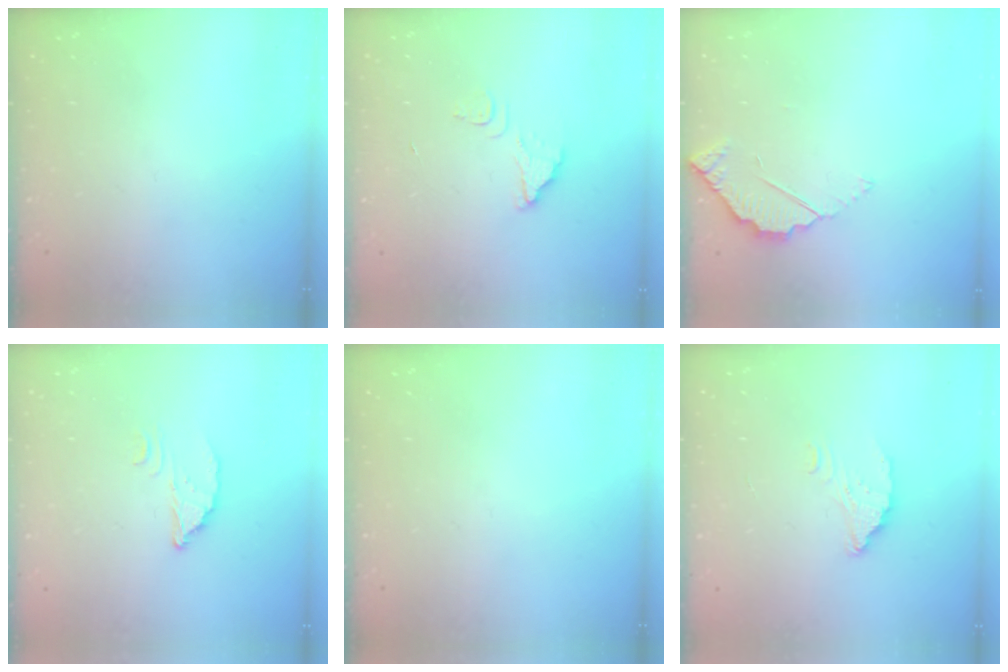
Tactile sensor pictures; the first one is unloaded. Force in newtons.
{"total": 5.5, "press": 5.5, "slide": 0.5}
{"total": 3.0, "press": 3.0, "slide": 0.3}
{"total": 2.8, "press": 2.8, "slide": 0.2}
{"total": 0.0}
{"total": 4.0, "press": 4.0, "slide": 0.1}